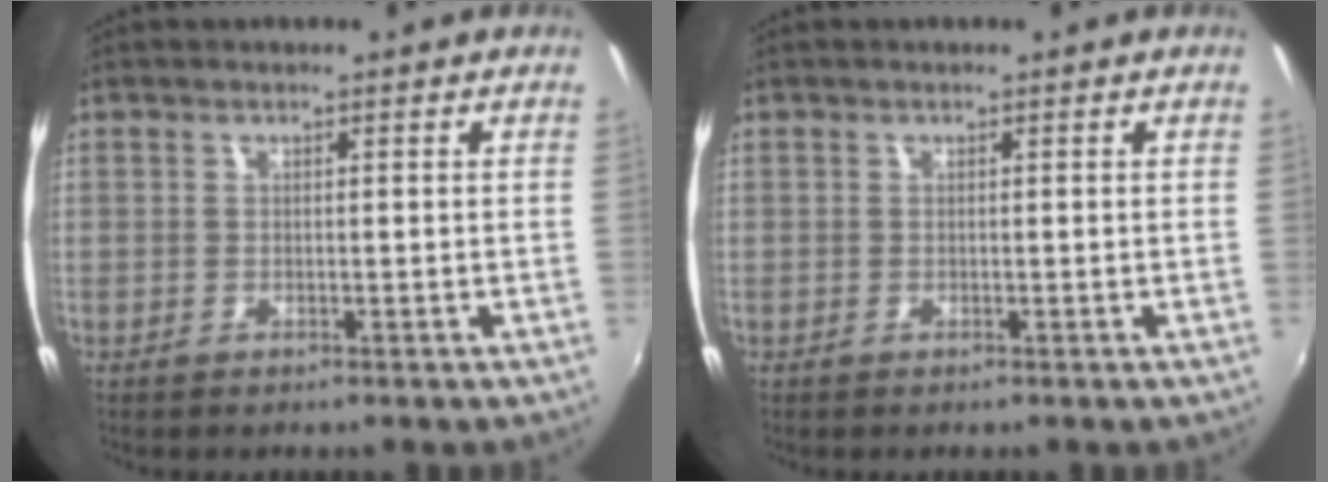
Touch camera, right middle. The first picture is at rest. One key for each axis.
{"total": 0.0}